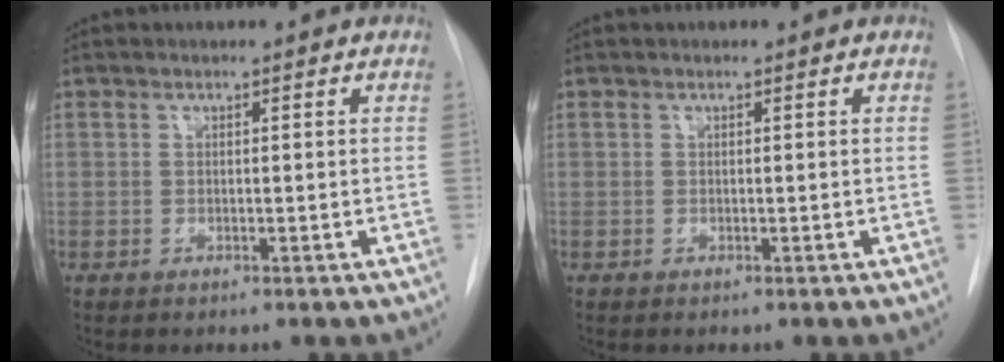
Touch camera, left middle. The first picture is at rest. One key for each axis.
{"total": 0.0}